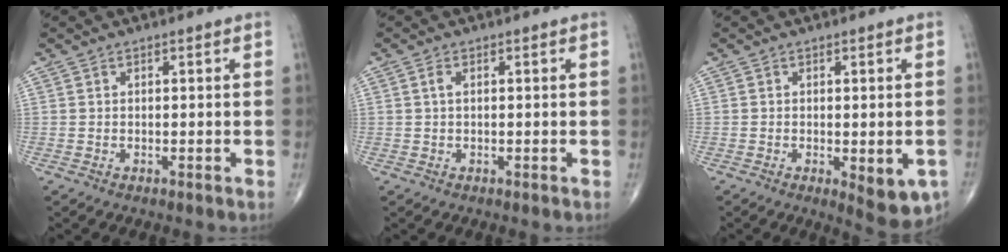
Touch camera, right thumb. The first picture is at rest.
{"total": 1.2, "force": [0.3, 0.6, 1.0], "torque": [-0.025, 0.007, 0.006]}
{"total": 7.0, "force": [-2.1, 2.6, 6.1], "torque": [-0.064, -0.007, -0.019]}